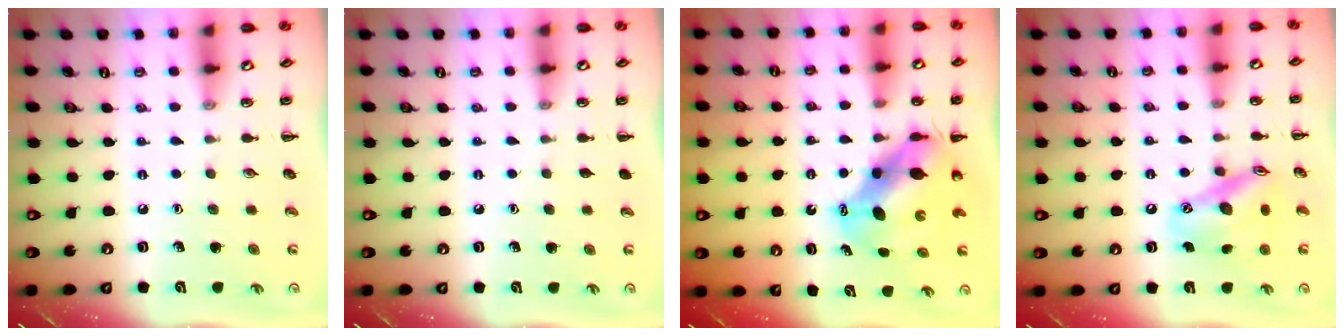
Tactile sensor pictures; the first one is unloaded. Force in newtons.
{"total": 0.0}
{"total": 8.1, "press": 7.9, "slide": 1.6}
{"total": 14.0, "press": 13.7, "slide": 3.0}